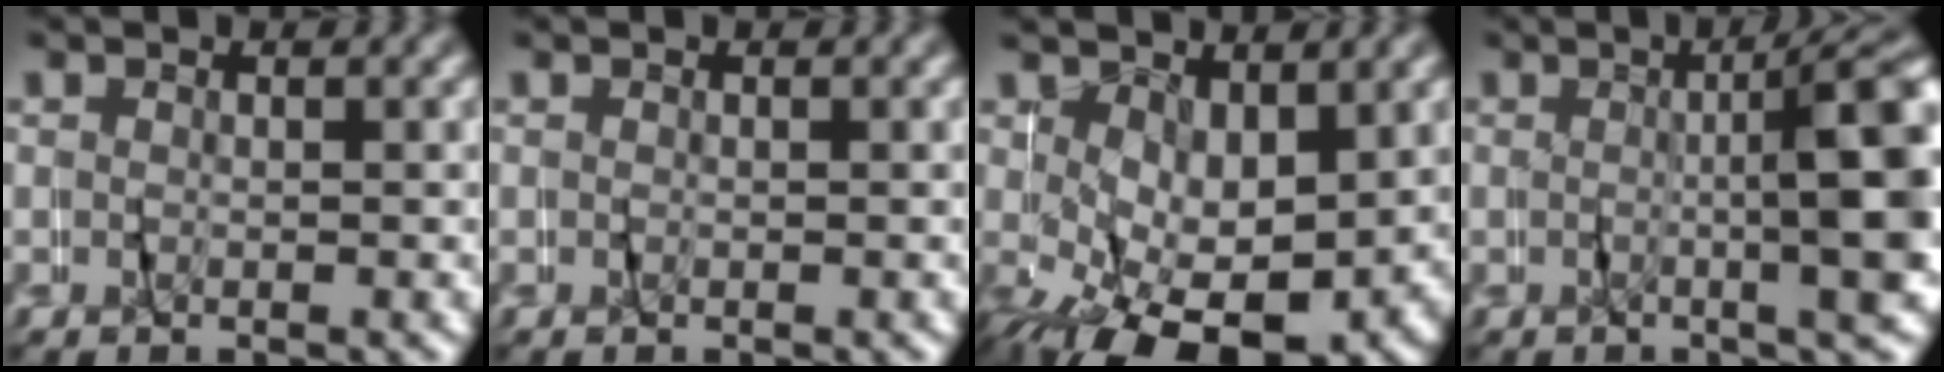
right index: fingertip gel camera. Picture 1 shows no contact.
{"total": 0.0}
{"total": 9.3, "force": [-2.5, 4.9, 7.5], "torque": [-0.134, -0.051, -0.006]}
{"total": 8.1, "force": [-0.6, 1.2, 8.0], "torque": [-0.078, 0.021, -0.011]}